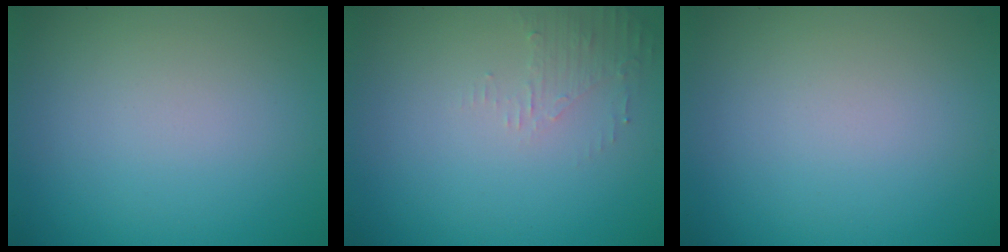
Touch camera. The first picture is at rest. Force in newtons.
{"total": 1.6, "press": 1.5, "slide": 0.4}
{"total": 0.0}